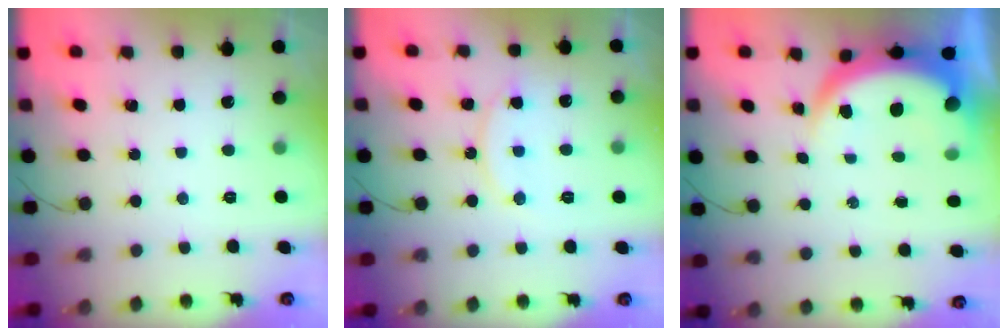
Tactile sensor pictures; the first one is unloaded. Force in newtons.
{"total": 10.6, "press": 10.6, "slide": 0.8}
{"total": 8.2, "press": 8.1, "slide": 1.1}